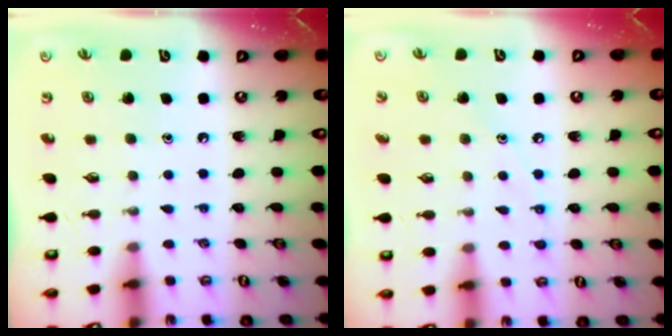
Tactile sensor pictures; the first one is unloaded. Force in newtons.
{"total": 5.3, "press": 5.3, "slide": 0.6}